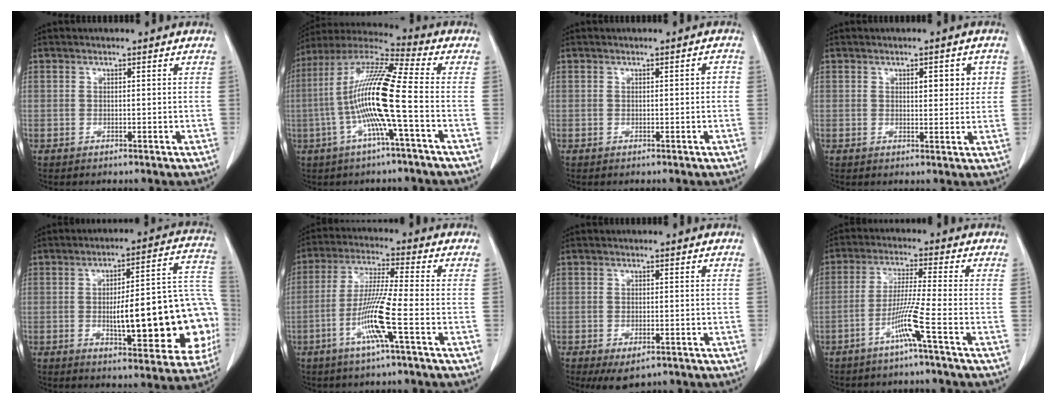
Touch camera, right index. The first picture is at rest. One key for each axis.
{"total": 14.3, "fx": -2.7, "fy": -0.4, "fz": 14.1, "tx": -0.279, "ty": 0.012, "tz": -0.063}
{"total": 1.1, "fx": -0.1, "fy": 0.4, "fz": 1.0, "tx": -0.010, "ty": 0.003, "tz": -0.001}
{"total": 4.4, "fx": 1.4, "fy": 1.8, "fz": 3.8, "tx": -0.048, "ty": 0.006, "tz": 0.018}
{"total": 22.3, "fx": -3.7, "fy": 5.4, "fz": 21.3, "tx": -0.211, "ty": 0.042, "tz": -0.032}
{"total": 9.6, "fx": -3.5, "fy": -0.9, "fz": 8.9, "tx": -0.177, "ty": -0.006, "tz": -0.072}
{"total": 4.3, "fx": -2.6, "fy": 2.0, "fz": 2.8, "tx": -0.042, "ty": -0.007, "tz": -0.030}
{"total": 6.2, "fx": -3.1, "fy": -1.8, "fz": 5.1, "tx": -0.102, "ty": -0.004, "tz": -0.065}